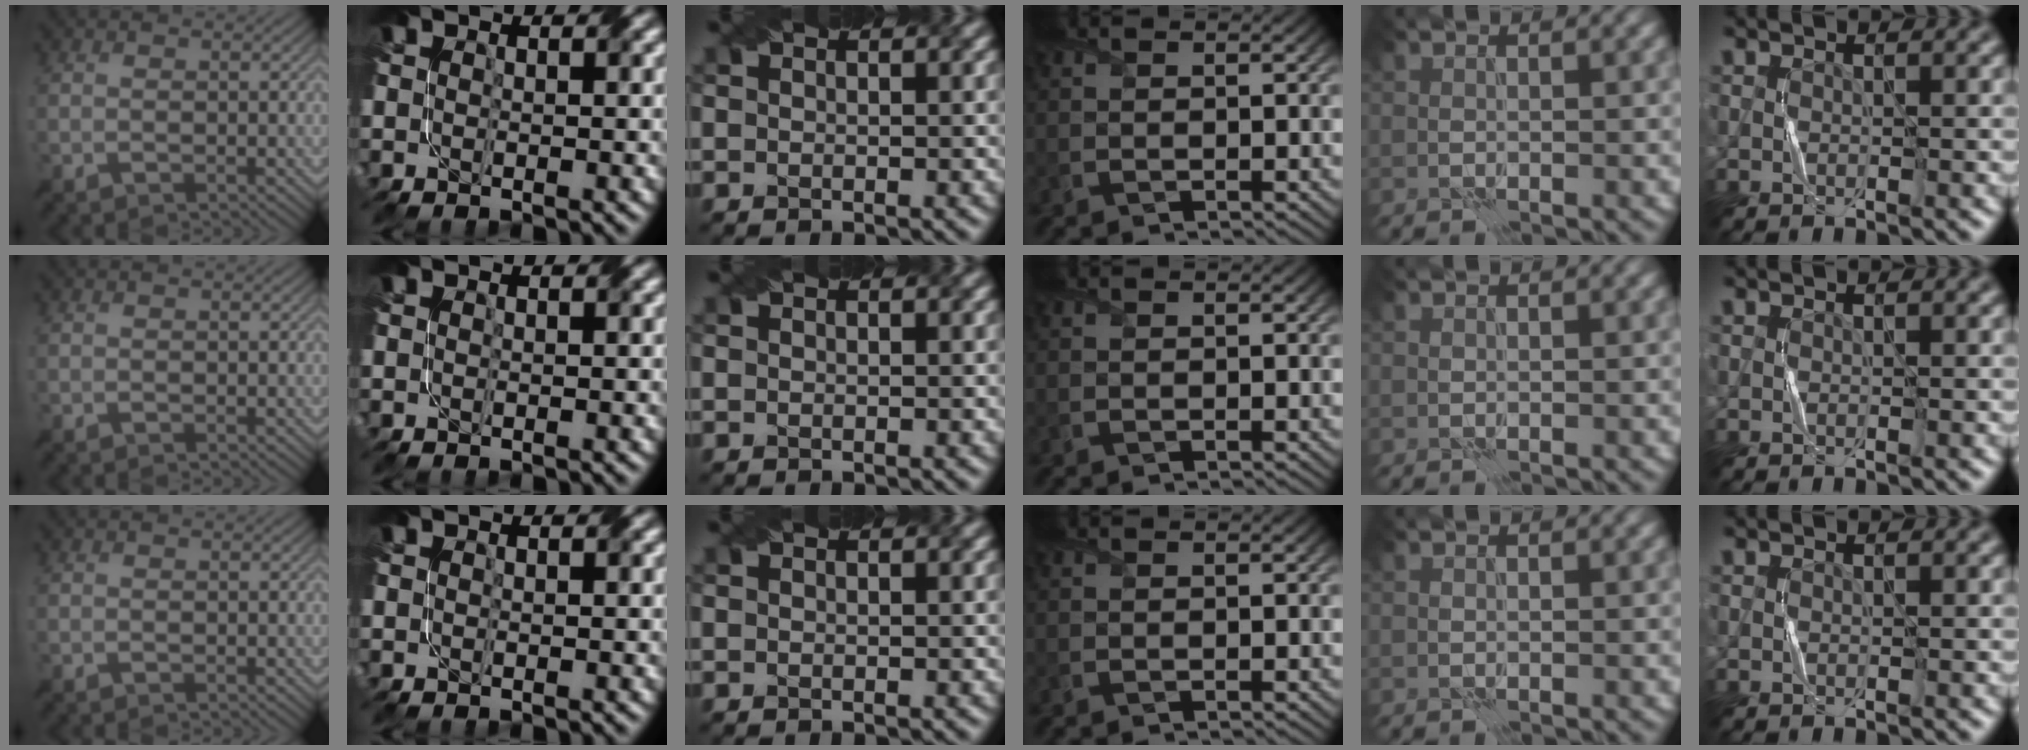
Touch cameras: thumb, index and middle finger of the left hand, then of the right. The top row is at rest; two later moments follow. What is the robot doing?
{"motion": "fold", "object": "coffee filter"}